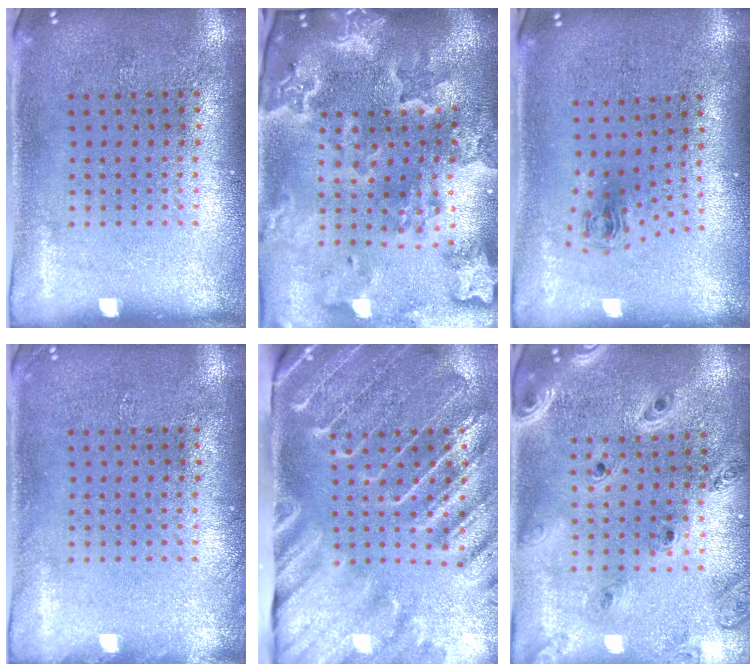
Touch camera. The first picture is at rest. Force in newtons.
{"total": 4.7, "press": 3.8, "slide": 2.8}
{"total": 0.7, "press": 0.4, "slide": 0.6}
{"total": 0.7, "press": 0.7, "slide": 0.1}
{"total": 4.1, "press": 3.3, "slide": 2.4}
{"total": 1.5, "press": 1.5, "slide": 0.3}